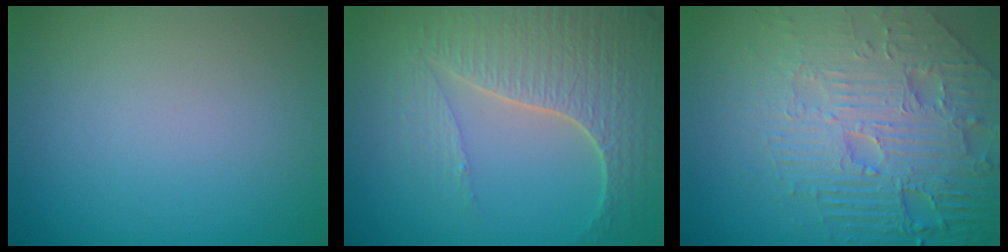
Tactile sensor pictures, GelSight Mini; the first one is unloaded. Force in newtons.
{"total": 6.2, "press": 5.0, "slide": 3.7}
{"total": 8.4, "press": 6.1, "slide": 5.7}